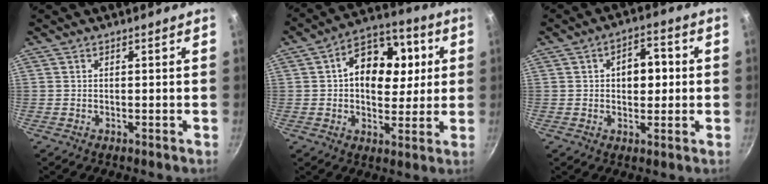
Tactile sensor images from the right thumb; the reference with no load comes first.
{"total": 15.8, "force": [3.1, 11.0, 10.9], "torque": [-0.117, 0.013, 0.032]}
{"total": 7.3, "force": [0.8, 4.7, 5.5], "torque": [-0.042, 0.013, 0.004]}